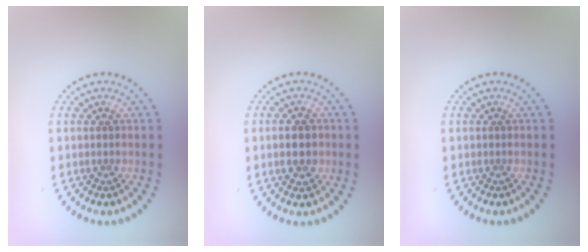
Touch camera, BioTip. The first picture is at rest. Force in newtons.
{"total": 2.8, "press": 2.8, "slide": 0.4}
{"total": 0.0}